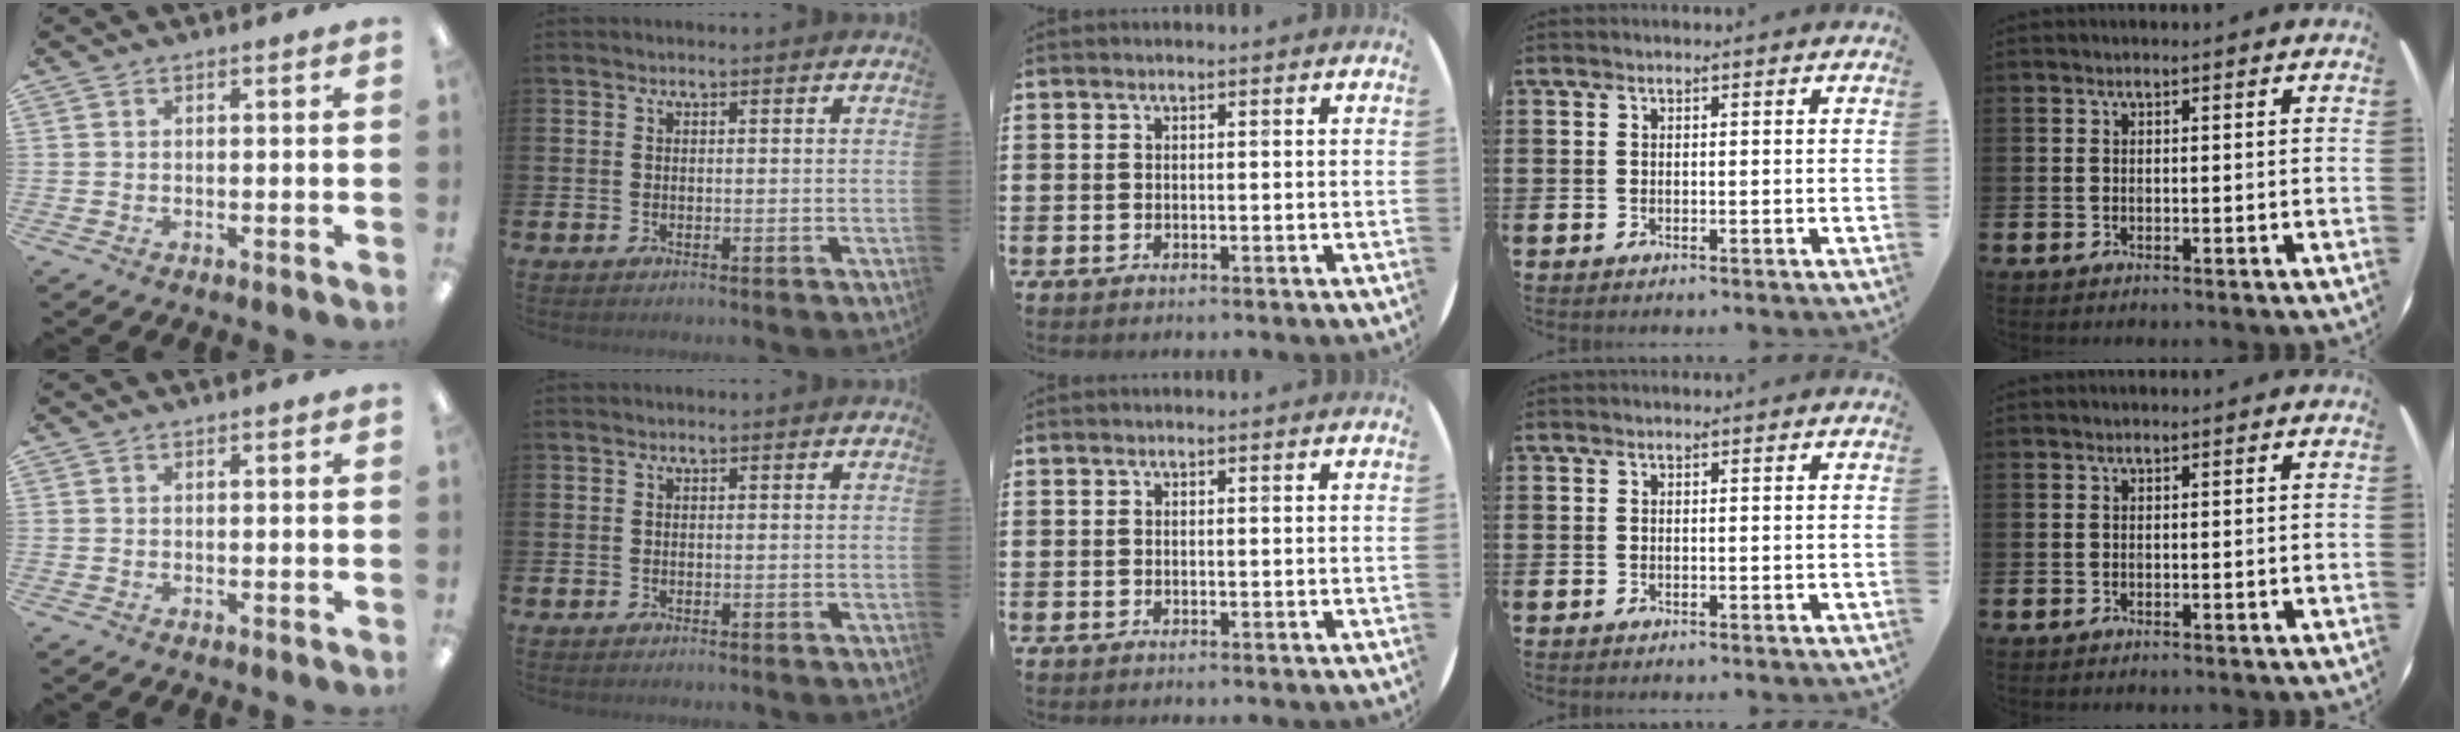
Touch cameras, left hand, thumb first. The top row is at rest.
{}